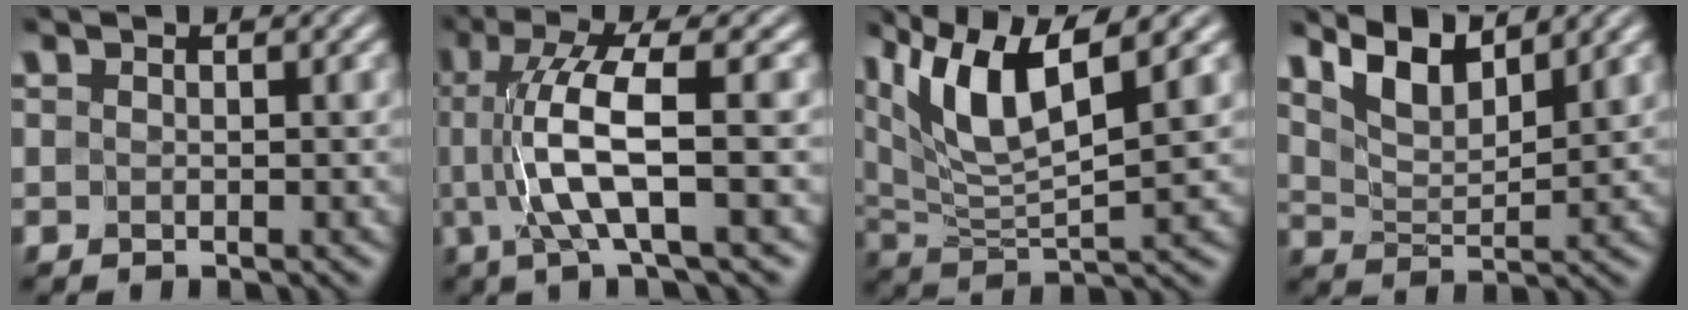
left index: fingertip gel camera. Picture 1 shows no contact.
{"total": 6.4, "force": [-0.1, 1.0, 6.3], "torque": [-0.123, 0.006, 0.001]}
{"total": 8.1, "force": [4.2, 2.0, 6.7], "torque": [-0.145, 0.005, 0.082]}
{"total": 5.0, "force": [4.1, 1.2, 2.7], "torque": [-0.062, 0.004, 0.077]}